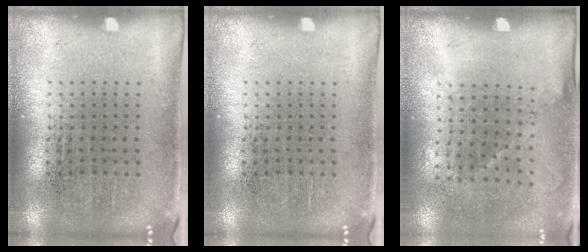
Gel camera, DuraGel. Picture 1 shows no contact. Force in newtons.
{"total": 0.0}
{"total": 1.2, "press": 0.9, "slide": 0.9}